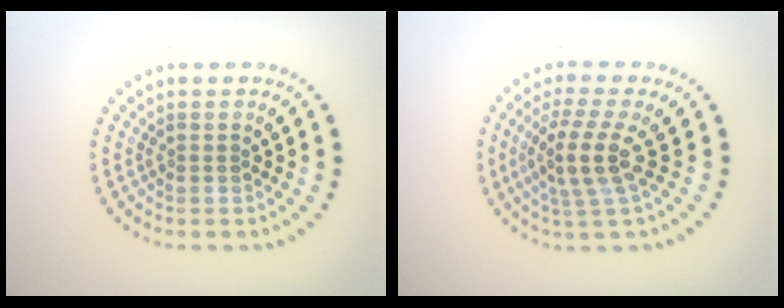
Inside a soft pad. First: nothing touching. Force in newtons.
{"total": 3.6, "press": 2.9, "slide": 2.1}